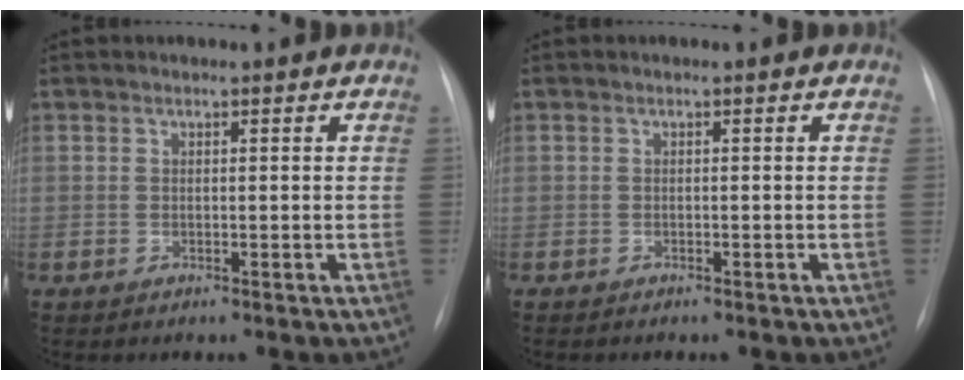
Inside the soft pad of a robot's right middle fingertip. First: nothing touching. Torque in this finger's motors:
{"motor_torque": [0.80, -0.85, 0.05, 0.00]}